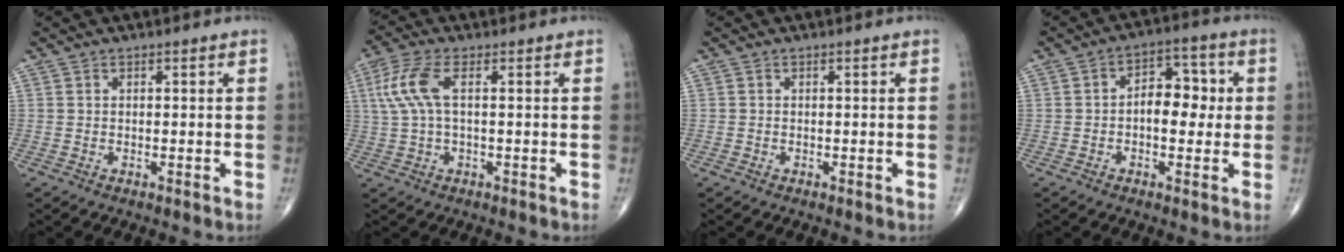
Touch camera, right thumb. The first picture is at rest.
{"total": 7.3, "force": [1.5, 2.6, 6.7], "torque": [-0.182, 0.019, 0.031]}
{"total": 0.0}
{"total": 8.0, "force": [0.0, 4.9, 6.4], "torque": [-0.062, 0.022, -0.006]}